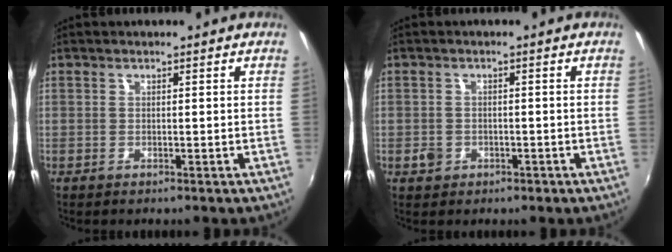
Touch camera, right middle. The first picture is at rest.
{"total": 2.4, "force": [-1.0, 2.0, 0.7], "torque": [-0.014, 0.002, -0.016]}